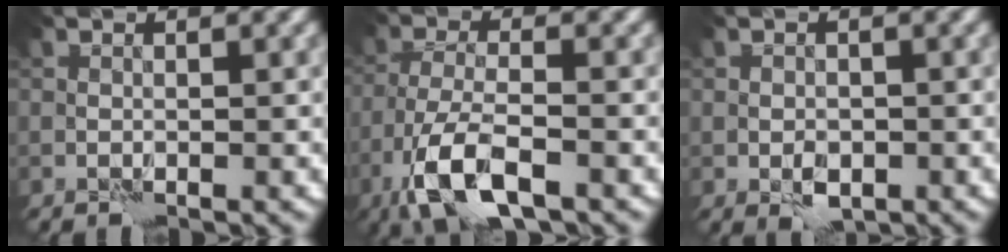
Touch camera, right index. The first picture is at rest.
{"total": 7.3, "force": [-4.4, 2.3, 5.4], "torque": [-0.106, -0.006, -0.087]}
{"total": 1.8, "force": [-0.5, 1.2, 1.2], "torque": [-0.016, -0.006, -0.007]}